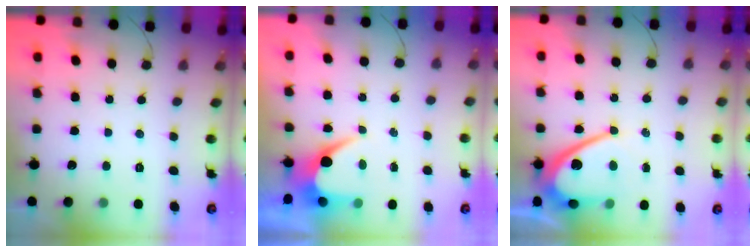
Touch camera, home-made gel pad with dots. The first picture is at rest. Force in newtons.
{"total": 6.5, "press": 6.5, "slide": 0.4}
{"total": 11.9, "press": 11.8, "slide": 0.9}